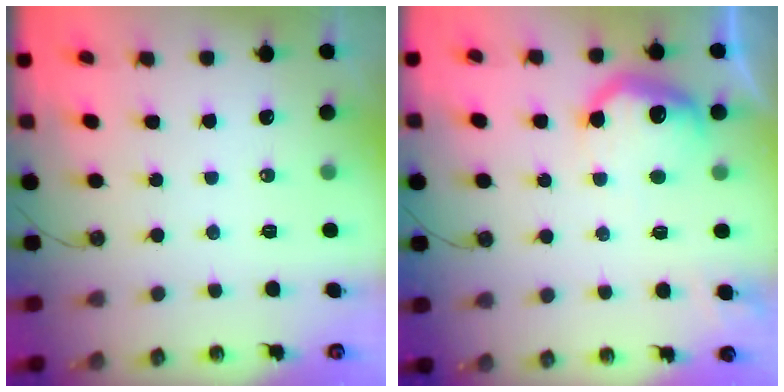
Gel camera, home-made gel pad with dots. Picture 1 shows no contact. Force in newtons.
{"total": 12.0, "press": 11.9, "slide": 0.9}